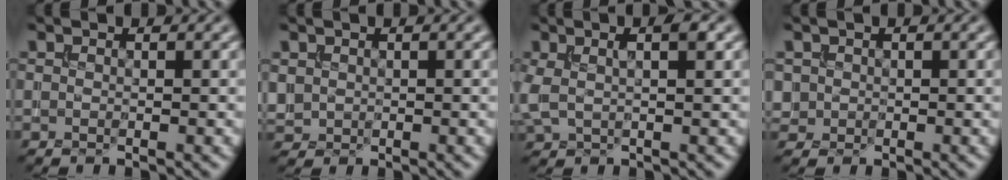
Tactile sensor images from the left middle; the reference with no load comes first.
{"total": 1.4, "force": [0.4, 1.3, 0.3], "torque": [-0.008, -0.006, 0.013]}
{"total": 3.4, "force": [1.0, 1.4, 3.0], "torque": [-0.067, 0.005, 0.016]}
{"total": 1.1, "force": [0.1, 1.1, 0.0], "torque": [0.009, -0.004, 0.004]}